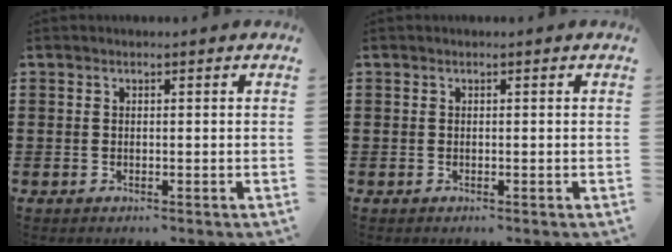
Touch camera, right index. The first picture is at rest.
{"total": 0.0}